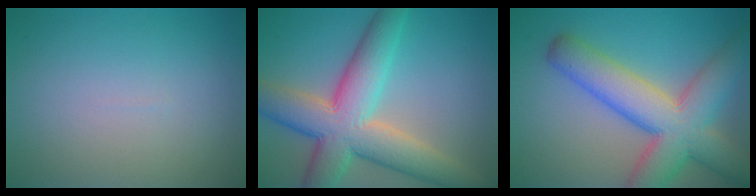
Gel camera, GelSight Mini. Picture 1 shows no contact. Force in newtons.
{"total": 9.9, "press": 9.9, "slide": 0.6}
{"total": 9.9, "press": 9.9, "slide": 0.4}